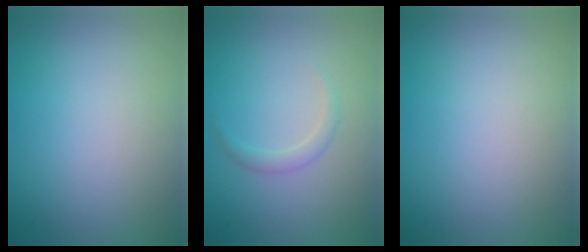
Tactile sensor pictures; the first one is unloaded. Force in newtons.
{"total": 1.1, "press": 1.1, "slide": 0.1}
{"total": 0.0}